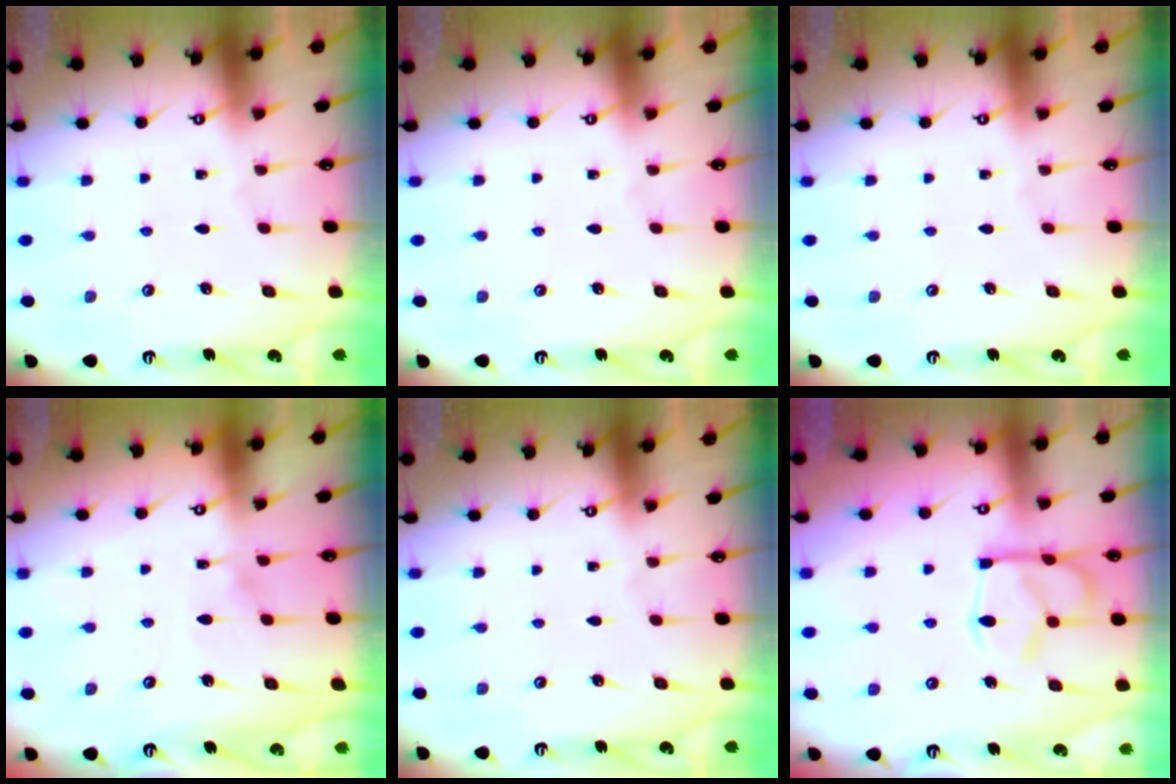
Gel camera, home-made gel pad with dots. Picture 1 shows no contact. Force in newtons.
{"total": 0.0}
{"total": 0.0}
{"total": 6.2, "press": 6.2, "slide": 0.7}
{"total": 0.0}
{"total": 13.6, "press": 13.6, "slide": 1.1}